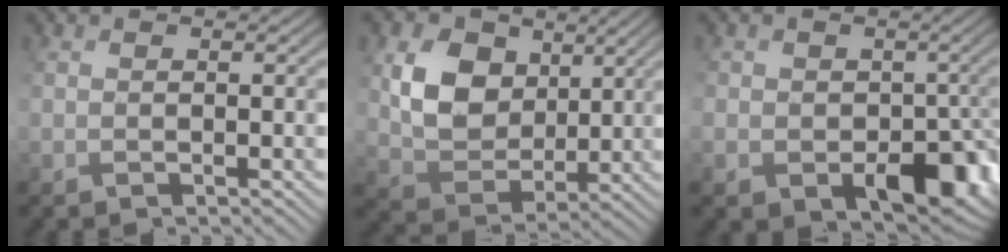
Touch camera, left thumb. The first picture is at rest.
{"total": 8.1, "force": [3.7, 6.2, 3.7], "torque": [-0.093, 0.002, 0.061]}
{"total": 9.6, "force": [-3.9, 7.4, 4.7], "torque": [-0.075, -0.026, -0.060]}